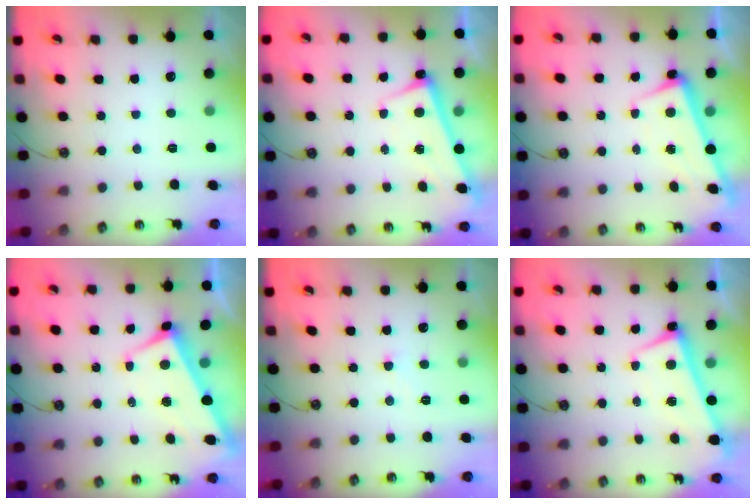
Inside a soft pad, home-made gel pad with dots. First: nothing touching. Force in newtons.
{"total": 2.7, "press": 2.7, "slide": 0.5}
{"total": 2.4, "press": 2.2, "slide": 0.9}
{"total": 2.5, "press": 2.3, "slide": 0.9}
{"total": 2.4, "press": 2.4, "slide": 0.3}
{"total": 1.2, "press": 0.8, "slide": 0.9}